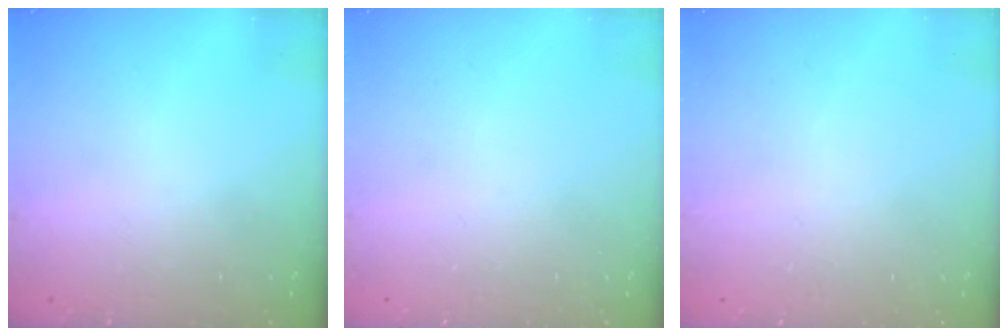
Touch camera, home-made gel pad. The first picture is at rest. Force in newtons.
{"total": 0.0}
{"total": 2.6, "press": 2.6, "slide": 0.2}